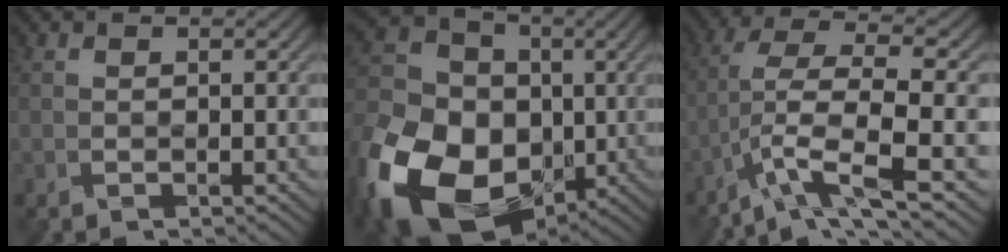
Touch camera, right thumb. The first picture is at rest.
{"total": 20.6, "force": [-7.2, 15.7, 11.3], "torque": [-0.285, -0.038, -0.123]}
{"total": 9.6, "force": [-4.2, 2.5, 8.3], "torque": [-0.161, -0.001, -0.072]}